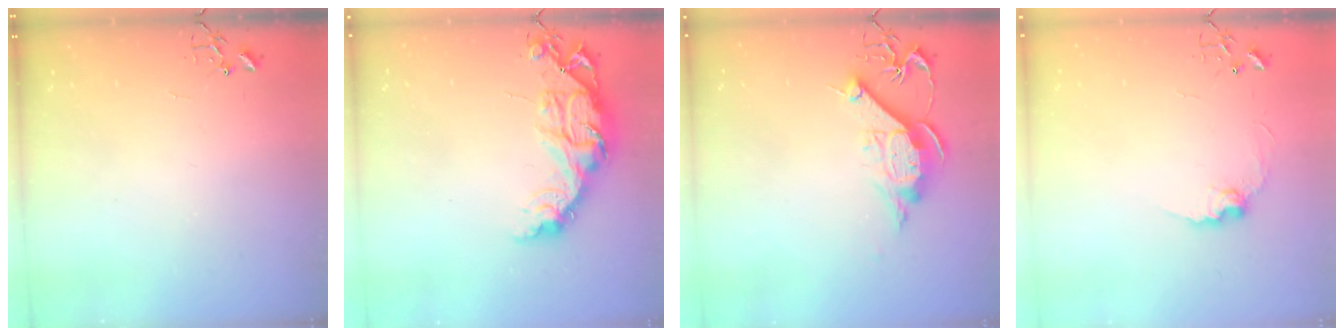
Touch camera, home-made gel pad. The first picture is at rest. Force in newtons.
{"total": 15.4, "press": 15.4, "slide": 0.6}
{"total": 11.9, "press": 11.9, "slide": 1.0}
{"total": 8.0, "press": 8.0, "slide": 0.5}